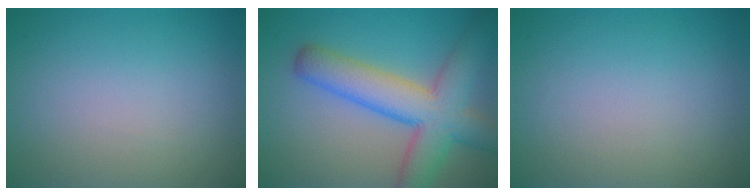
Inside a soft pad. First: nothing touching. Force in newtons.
{"total": 8.3, "press": 8.3, "slide": 0.3}
{"total": 0.0}